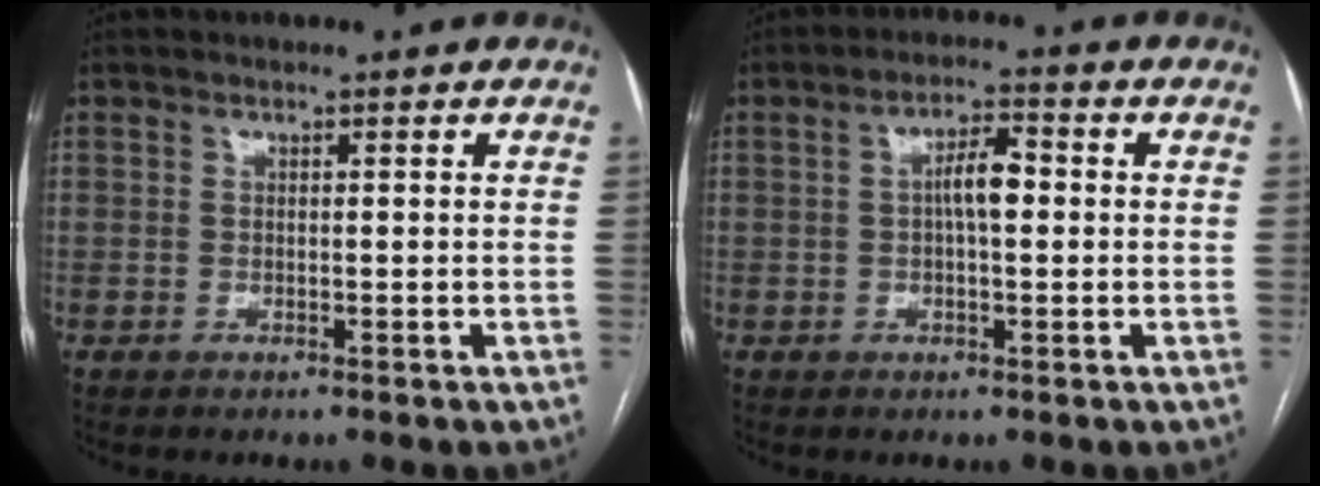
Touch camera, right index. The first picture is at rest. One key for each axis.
{"total": 4.9, "fx": 0.3, "fy": 1.5, "fz": 4.7, "tx": -0.082, "ty": 0.014, "tz": 0.003}